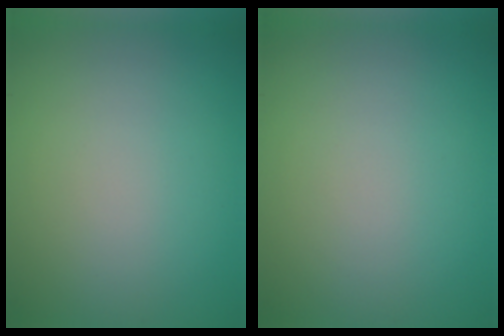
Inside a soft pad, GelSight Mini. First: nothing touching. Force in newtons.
{"total": 0.0}